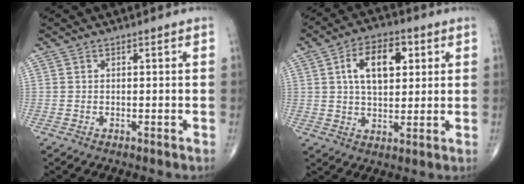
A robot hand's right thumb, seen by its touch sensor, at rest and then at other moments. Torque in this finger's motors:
{"motor_torque": [-0.12, 0.38, 0.72, 0.52, 0.07]}